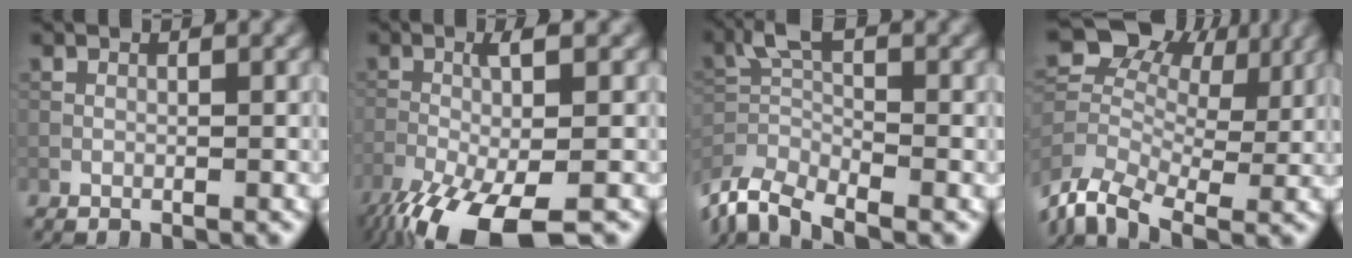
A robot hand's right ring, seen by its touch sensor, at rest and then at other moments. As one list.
[{"total": 9.4, "force": [-5.3, 2.3, 7.5], "torque": [-0.144, -0.019, -0.102]}, {"total": 6.6, "force": [-5.0, 1.7, 3.9], "torque": [-0.078, -0.006, -0.105]}, {"total": 7.6, "force": [-0.9, 5.3, 5.4], "torque": [-0.118, 0.017, -0.035]}]